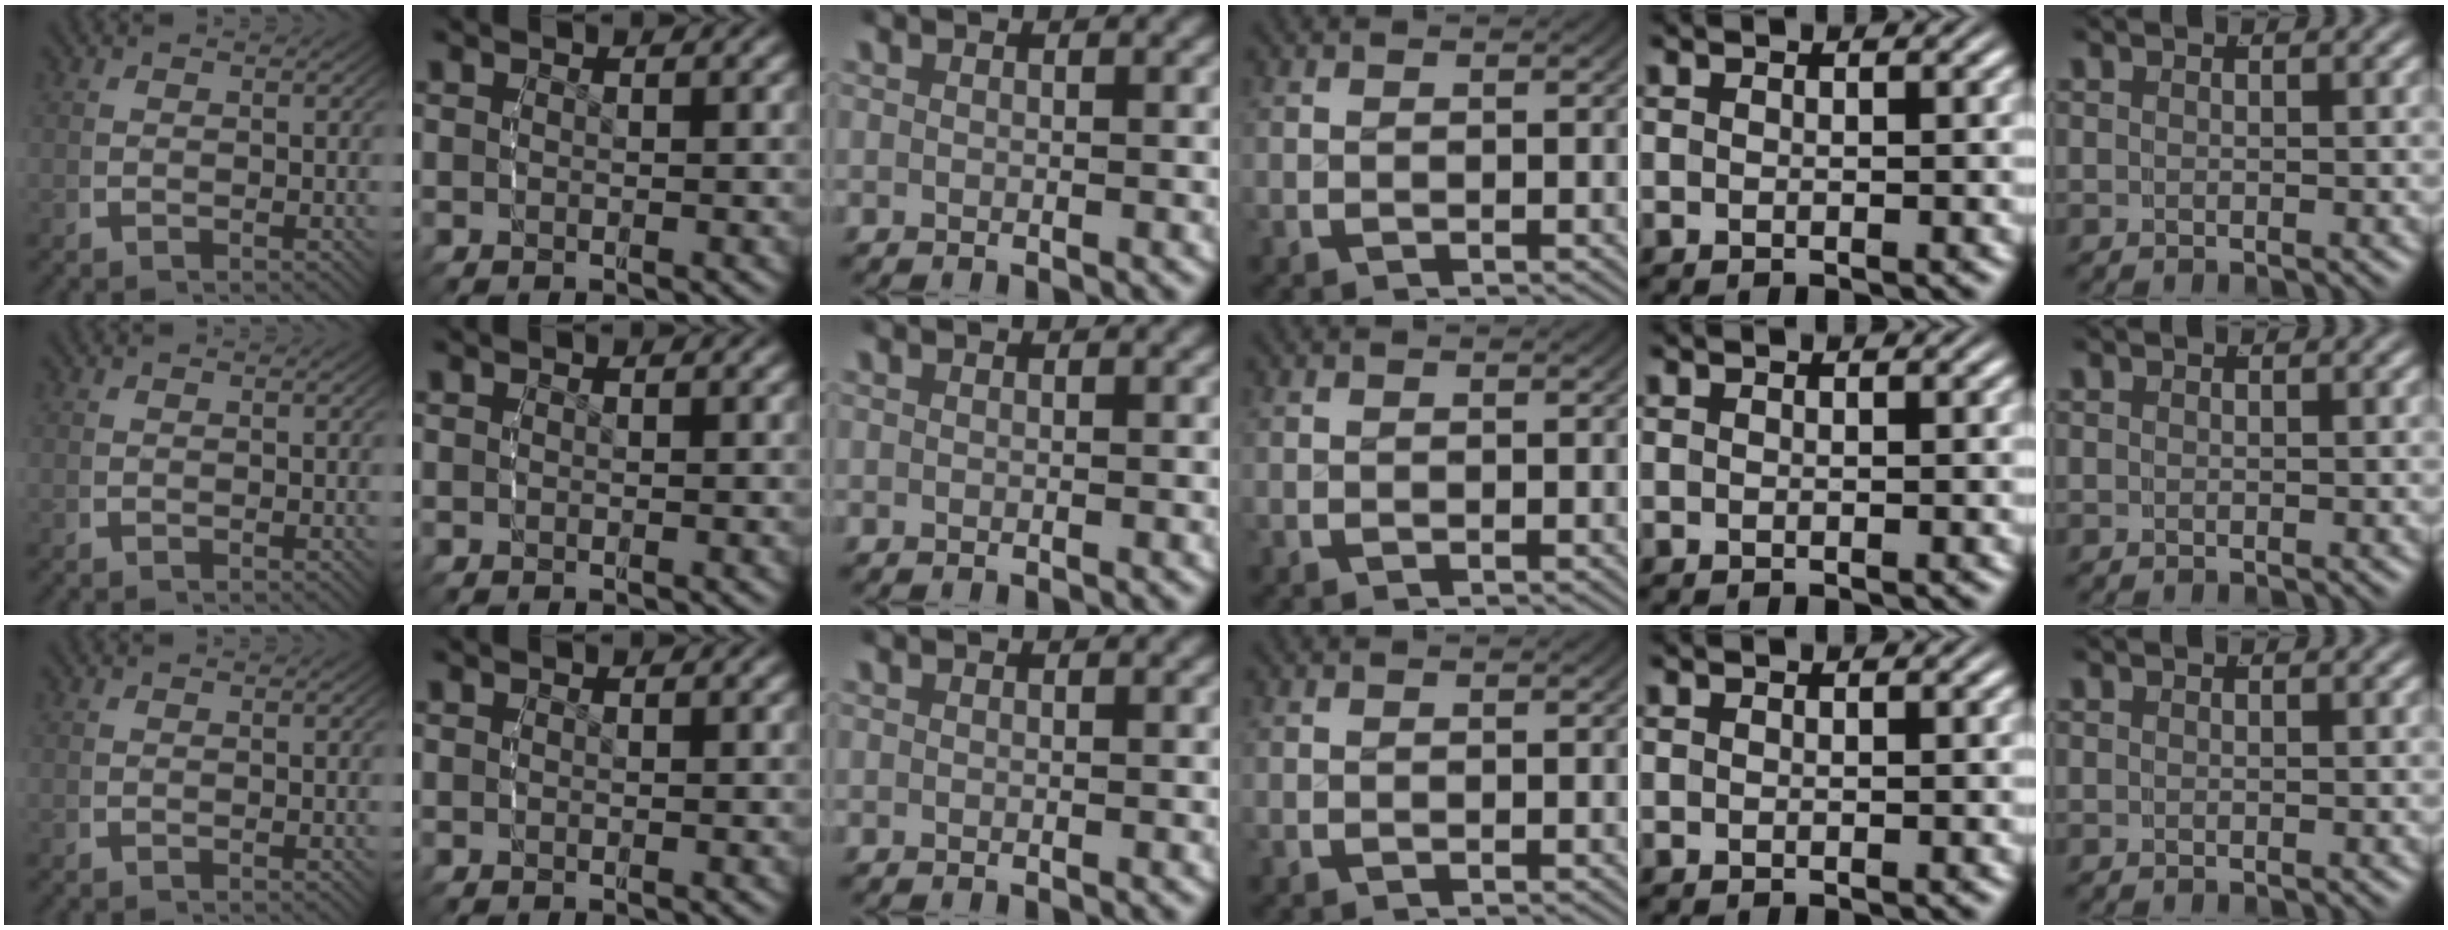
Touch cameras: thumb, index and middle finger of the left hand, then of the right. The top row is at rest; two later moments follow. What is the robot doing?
{"motion": "grasp_and_lifting", "object": "bottle cap"}